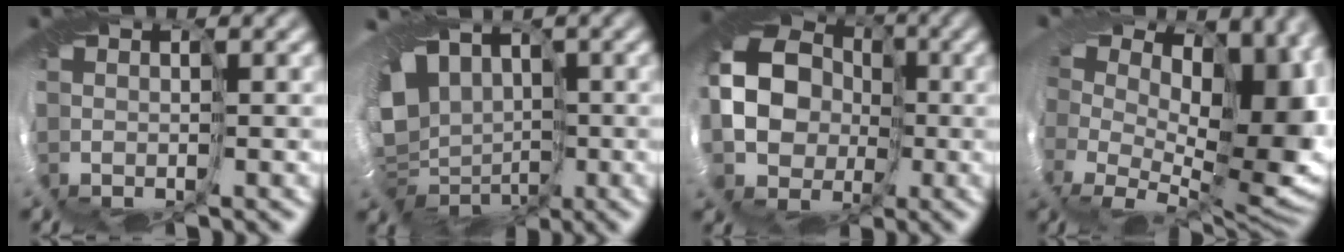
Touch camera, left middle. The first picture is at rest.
{"total": 9.5, "force": [0.0, 7.4, 5.9], "torque": [-0.100, -0.036, 0.010]}
{"total": 13.8, "force": [-2.2, 12.2, 6.0], "torque": [-0.127, -0.012, -0.084]}
{"total": 10.7, "force": [2.2, 7.2, 7.7], "torque": [-0.081, -0.036, 0.050]}